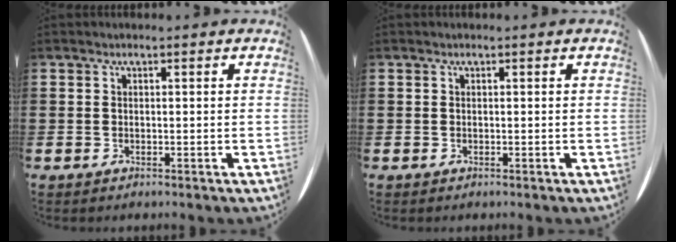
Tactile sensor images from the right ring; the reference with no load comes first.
{"total": 0.0}